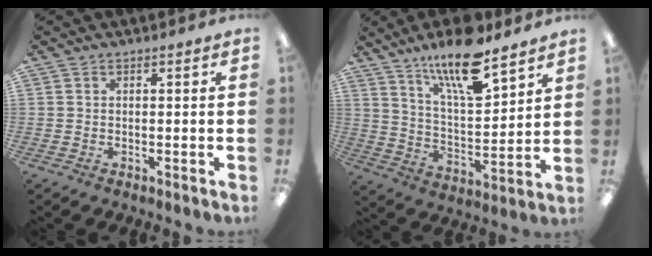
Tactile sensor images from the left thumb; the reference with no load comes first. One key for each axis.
{"total": 16.9, "fx": 12.6, "fy": 4.5, "fz": 10.3, "tx": -0.181, "ty": -0.067, "tz": 0.209}